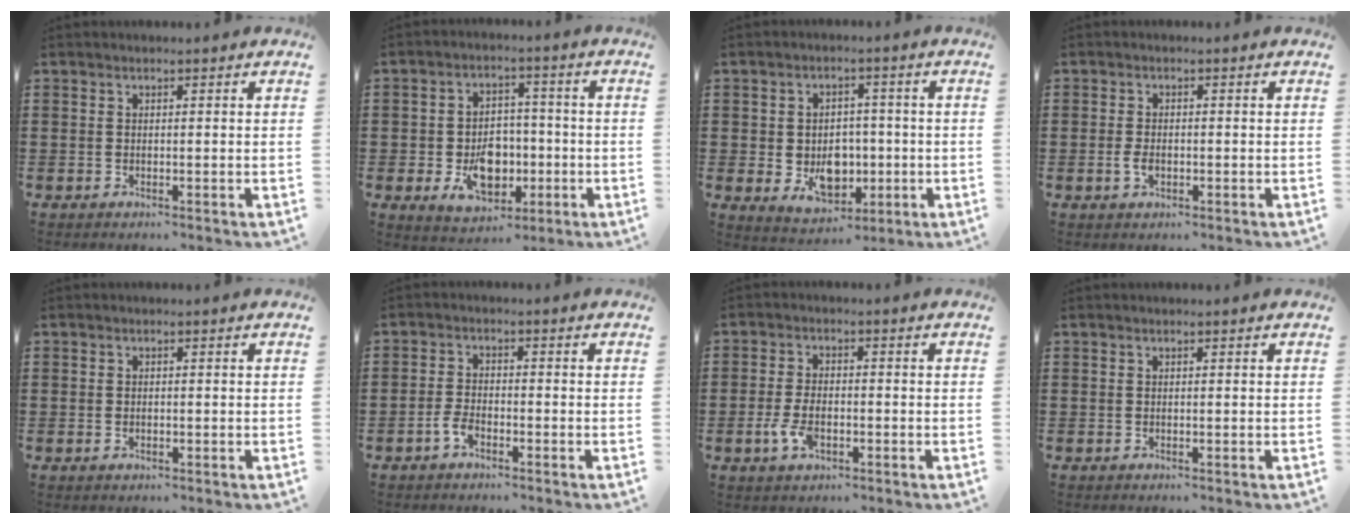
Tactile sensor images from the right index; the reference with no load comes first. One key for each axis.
{"total": 8.0, "fx": -1.8, "fy": 5.7, "fz": 5.4, "tx": -0.079, "ty": 0.004, "tz": -0.028}
{"total": 6.4, "fx": -0.8, "fy": 5.1, "fz": 3.8, "tx": -0.053, "ty": 0.004, "tz": -0.012}
{"total": 2.1, "fx": -0.6, "fy": 1.2, "fz": 1.7, "tx": -0.040, "ty": -0.002, "tz": -0.012}
{"total": 0.6, "fx": -0.2, "fy": 0.3, "fz": 0.5, "tx": -0.012, "ty": -0.004, "tz": -0.002}
{"total": 2.7, "fx": -1.7, "fy": 1.3, "fz": 1.7, "tx": -0.047, "ty": 0.000, "tz": -0.038}
{"total": 4.3, "fx": -1.7, "fy": 2.1, "fz": 3.4, "tx": -0.080, "ty": -0.006, "tz": -0.032}
{"total": 0.0}